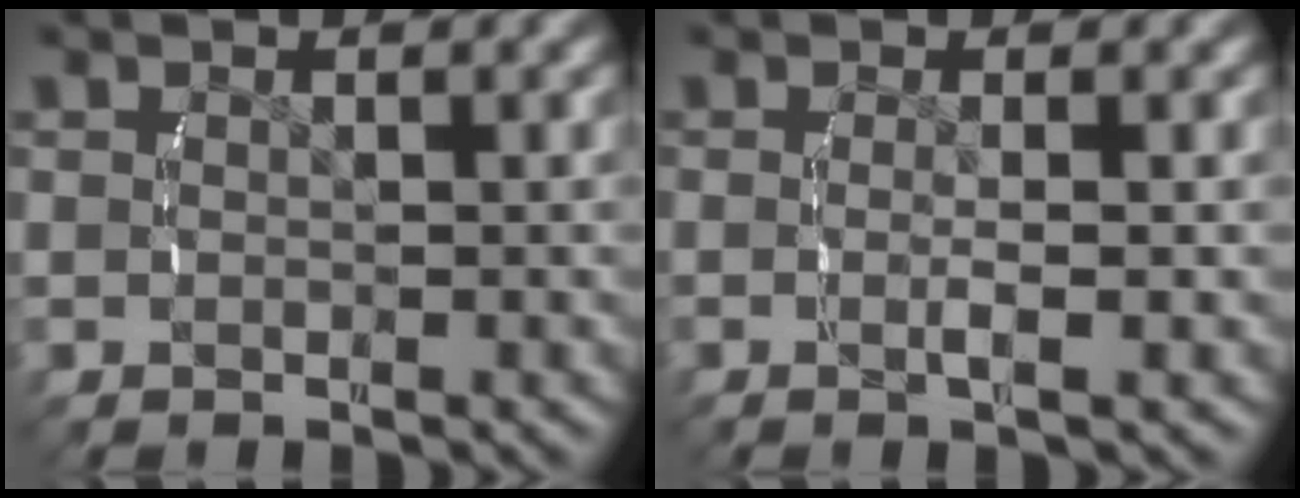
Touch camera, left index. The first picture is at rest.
{"total": 1.7, "force": [-0.5, -0.1, 1.7], "torque": [-0.039, -0.008, -0.007]}